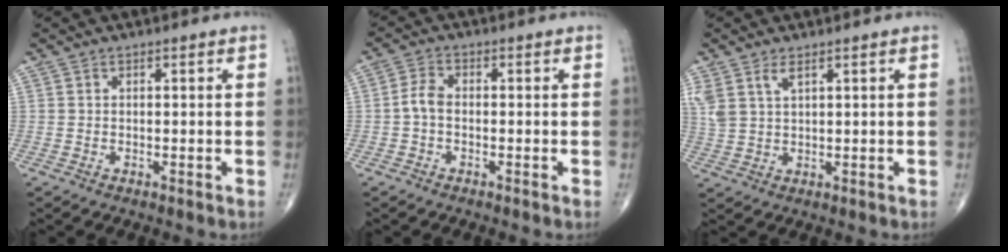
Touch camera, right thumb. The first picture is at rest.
{"total": 3.1, "force": [-0.7, 1.9, 2.4], "torque": [-0.048, 0.010, -0.021]}
{"total": 4.7, "force": [2.8, 2.1, 3.2], "torque": [-0.072, -0.004, 0.064]}